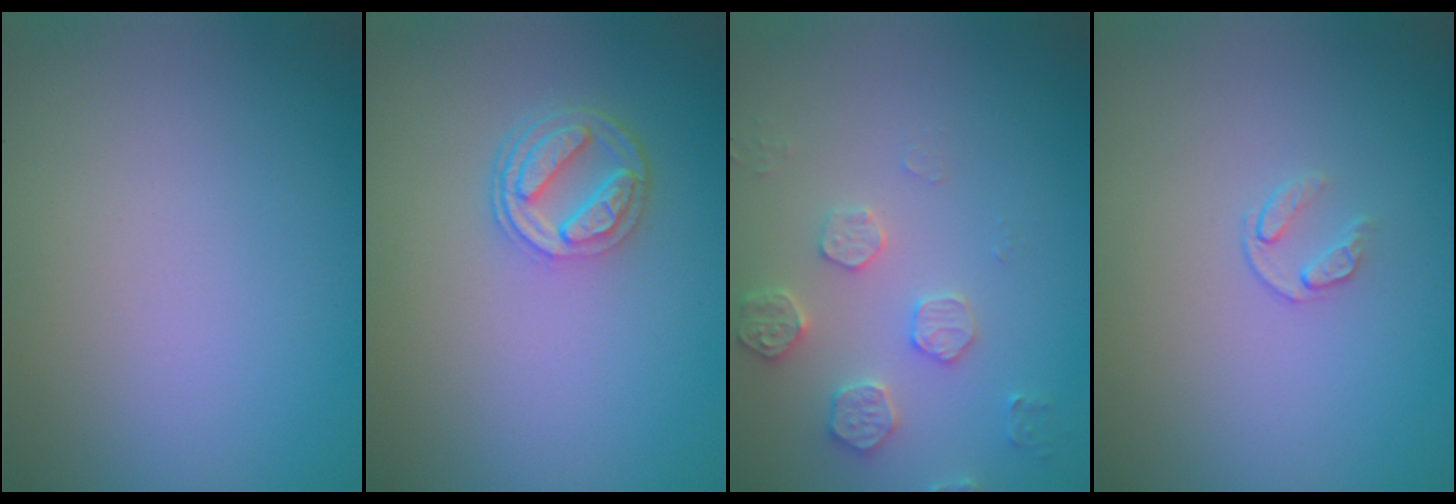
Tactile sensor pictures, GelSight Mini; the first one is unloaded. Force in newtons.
{"total": 4.0, "press": 3.1, "slide": 2.5}
{"total": 2.7, "press": 2.7, "slide": 0.5}
{"total": 0.9, "press": 0.5, "slide": 0.8}